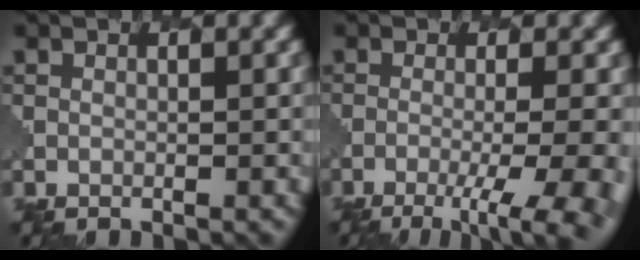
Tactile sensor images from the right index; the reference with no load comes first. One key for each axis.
{"total": 7.6, "fx": -3.1, "fy": 2.4, "fz": 6.5, "tx": -0.089, "ty": -0.011, "tz": -0.038}